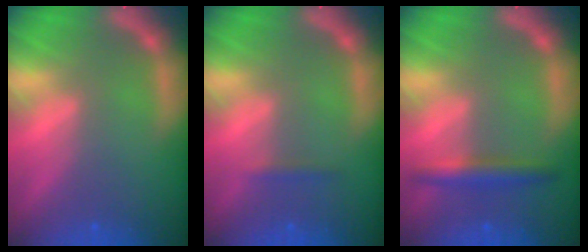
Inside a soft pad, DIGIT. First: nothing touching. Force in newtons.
{"total": 0.9}
{"total": 3.0}